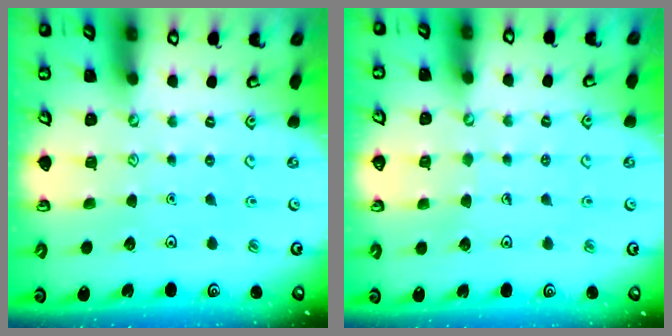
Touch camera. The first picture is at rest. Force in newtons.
{"total": 2.5, "press": 2.5, "slide": 0.2}